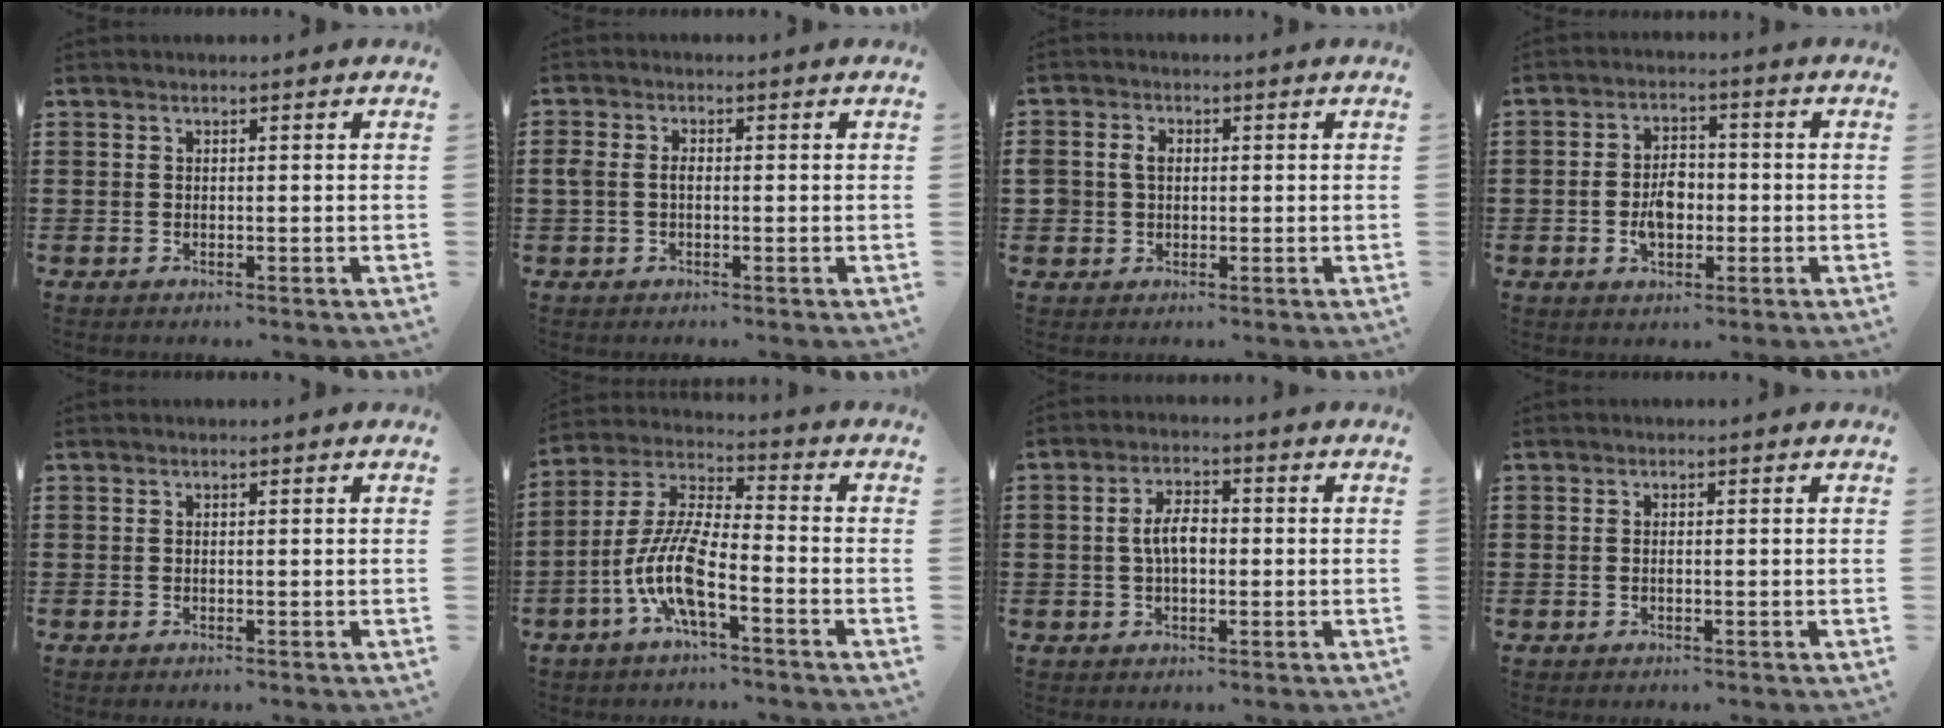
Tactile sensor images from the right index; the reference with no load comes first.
{"total": 2.1, "force": [-0.1, 1.4, 1.6], "torque": [-0.048, -0.001, -0.006]}
{"total": 2.7, "force": [0.2, 2.4, 1.4], "torque": [-0.042, 0.008, 0.000]}
{"total": 5.1, "force": [-1.0, 3.4, 3.7], "torque": [-0.062, 0.004, -0.024]}
{"total": 0.0}
{"total": 10.2, "force": [-4.7, 2.5, 8.7], "torque": [-0.205, -0.011, -0.096]}
{"total": 4.7, "force": [-0.2, 2.4, 4.0], "torque": [-0.085, 0.006, -0.008]}
{"total": 0.6, "force": [-0.1, 0.2, 0.5], "torque": [-0.012, -0.003, -0.001]}